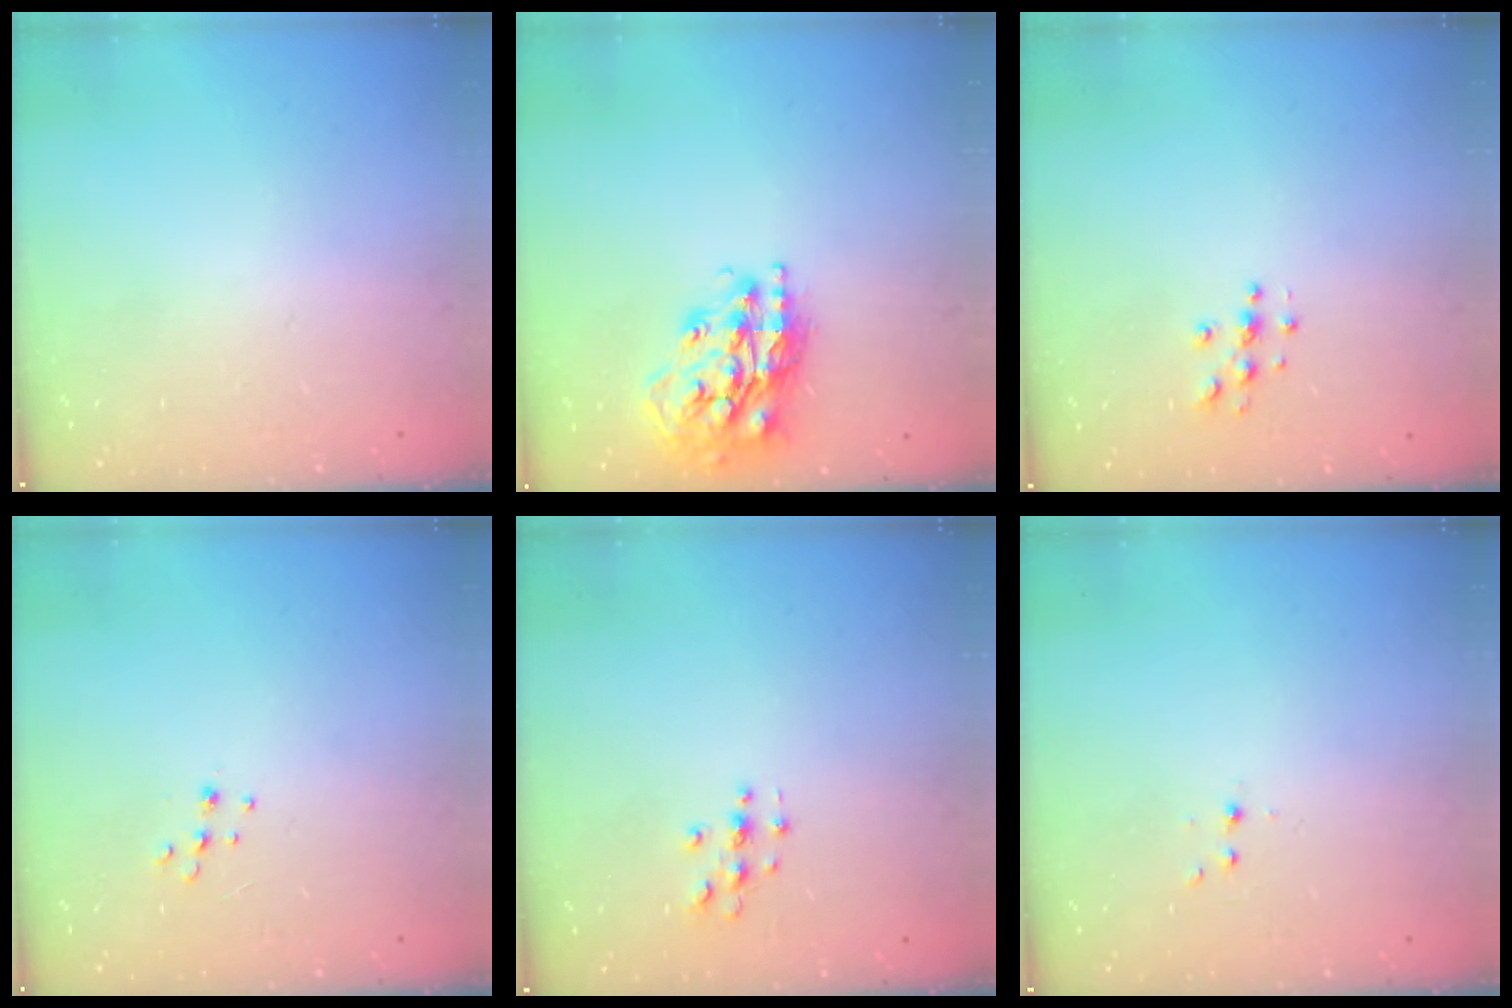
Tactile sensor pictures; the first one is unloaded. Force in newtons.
{"total": 17.9, "press": 17.8, "slide": 1.5}
{"total": 4.3, "press": 4.3, "slide": 0.5}
{"total": 5.6, "press": 5.6, "slide": 0.6}
{"total": 3.1, "press": 3.1, "slide": 0.3}
{"total": 2.8, "press": 2.4, "slide": 1.5}